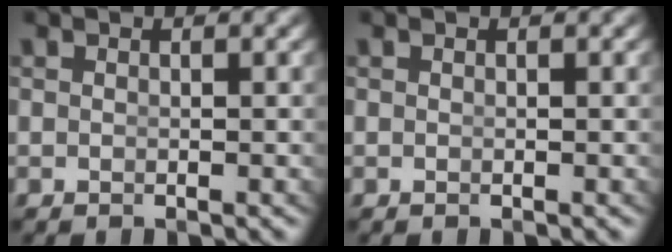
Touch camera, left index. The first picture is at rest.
{"total": 0.0}